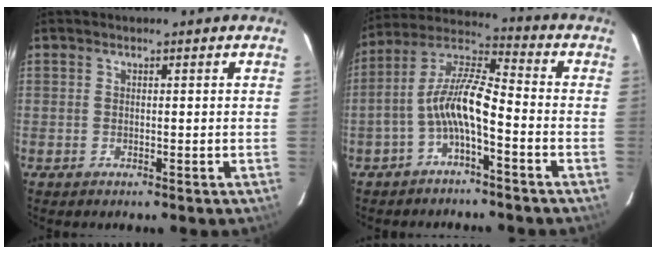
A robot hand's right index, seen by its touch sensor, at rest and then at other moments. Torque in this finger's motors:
{"motor_torque": [1.32, -0.82, 0.92, 0.21]}